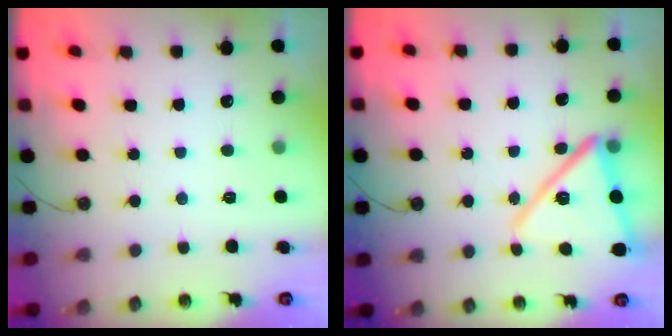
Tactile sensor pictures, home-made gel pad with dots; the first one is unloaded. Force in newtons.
{"total": 15.7, "press": 15.6, "slide": 1.0}